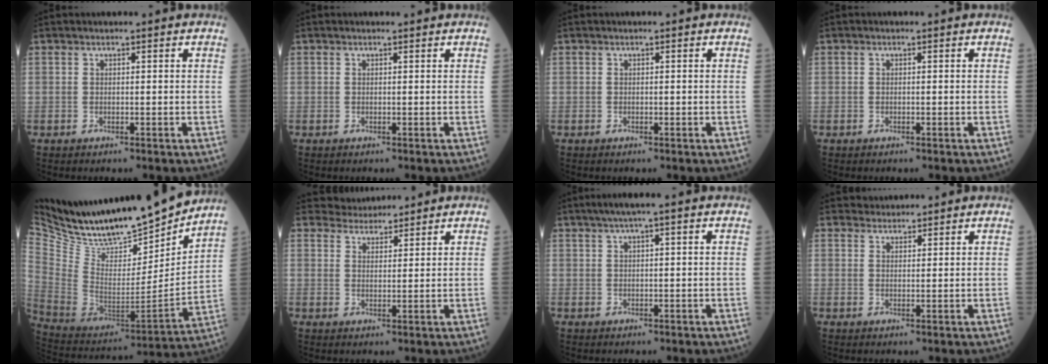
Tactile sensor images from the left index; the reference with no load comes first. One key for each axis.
{"total": 0.8, "fx": 0.8, "fy": 0.0, "fz": 0.2, "tx": -0.005, "ty": 0.007, "tz": 0.010}
{"total": 0.0}
{"total": 0.0}
{"total": 23.8, "fx": 21.1, "fy": 5.3, "fz": 9.6, "tx": -0.184, "ty": -0.041, "tz": 0.340}
{"total": 3.4, "fx": 3.3, "fy": 0.6, "fz": -0.5, "tx": 0.003, "ty": 0.015, "tz": 0.062}
{"total": 3.3, "fx": 1.8, "fy": -0.2, "fz": 2.7, "tx": -0.049, "ty": 0.015, "tz": 0.032}
{"total": 1.8, "fx": 1.7, "fy": 0.3, "fz": -0.5, "tx": 0.005, "ty": 0.009, "tz": 0.030}